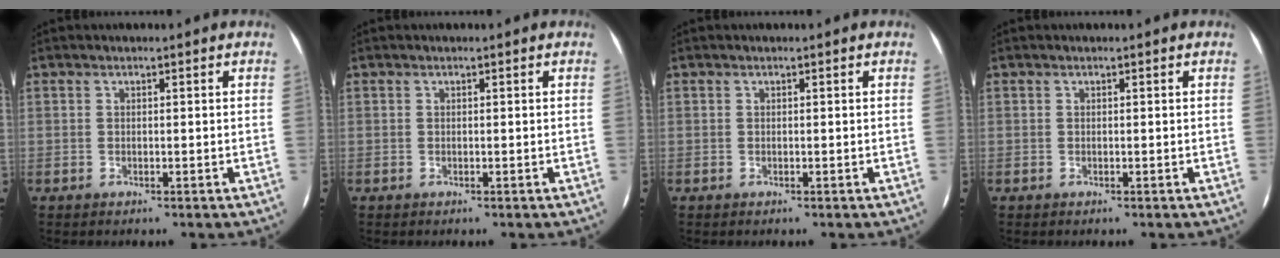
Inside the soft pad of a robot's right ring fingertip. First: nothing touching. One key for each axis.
{"total": 0.0}
{"total": 0.0}
{"total": 0.0}